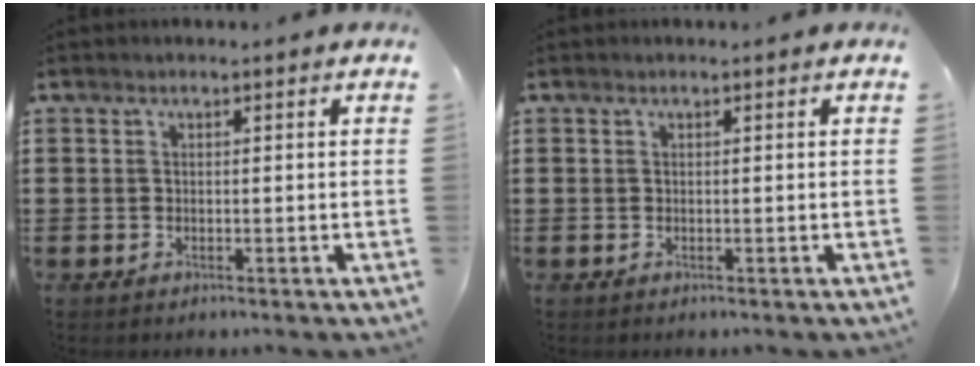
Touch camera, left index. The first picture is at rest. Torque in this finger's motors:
{"motor_torque": [-0.01, 0.01, -0.01, 0.01]}